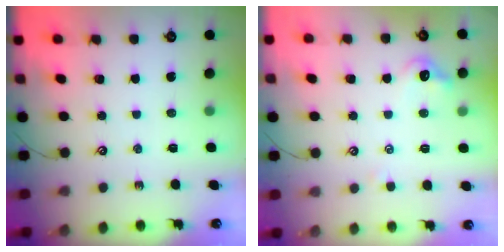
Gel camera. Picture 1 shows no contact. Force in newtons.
{"total": 1.3, "press": 1.1, "slide": 0.7}